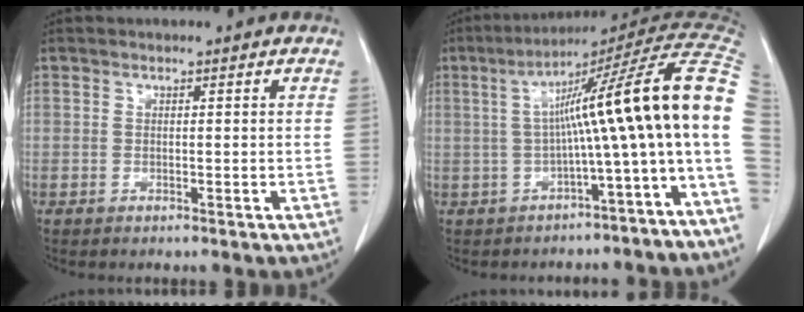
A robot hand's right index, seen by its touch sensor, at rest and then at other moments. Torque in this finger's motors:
{"motor_torque": [1.86, -0.27, 1.05, 0.21]}